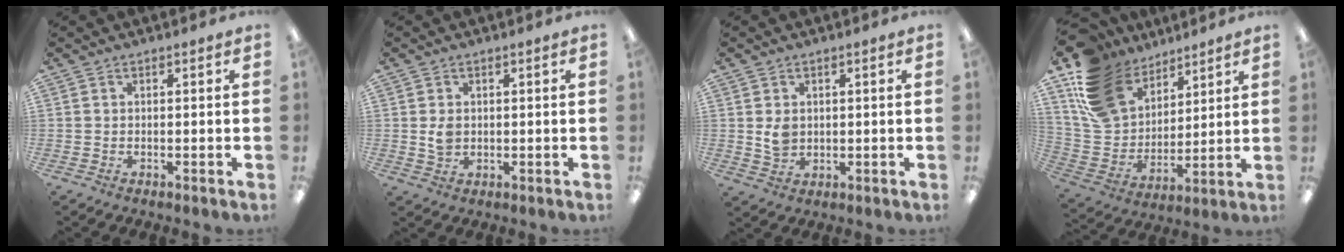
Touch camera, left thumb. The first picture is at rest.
{"total": 3.1, "force": [0.5, 2.4, 2.0], "torque": [-0.032, 0.001, 0.007]}
{"total": 4.0, "force": [1.0, 3.2, 2.2], "torque": [-0.029, -0.003, 0.017]}
{"total": 18.4, "force": [12.0, 11.8, 7.2], "torque": [-0.162, -0.065, 0.234]}